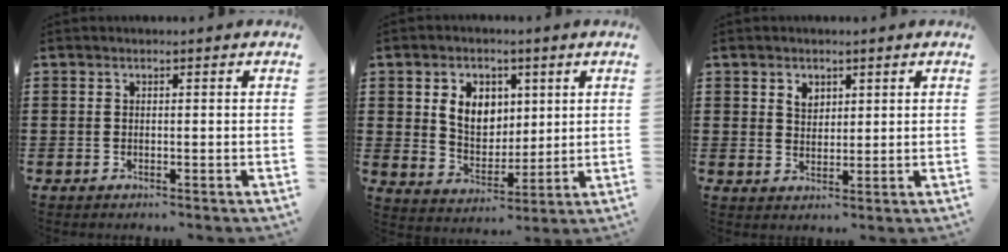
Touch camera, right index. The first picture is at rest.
{"total": 6.9, "force": [2.0, 5.4, 3.8], "torque": [-0.080, 0.012, 0.032]}
{"total": 2.6, "force": [1.6, 1.8, 0.9], "torque": [-0.023, 0.007, 0.030]}